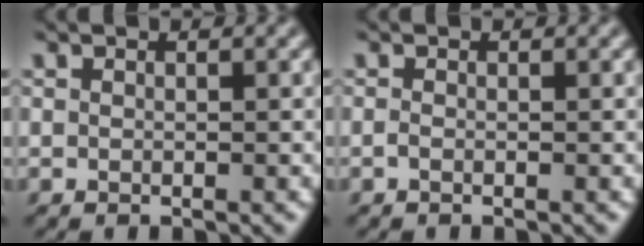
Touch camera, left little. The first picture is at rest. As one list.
[{"total": 0.6, "force": [-0.3, 0.3, 0.4], "torque": [-0.012, 0.000, -0.005]}]